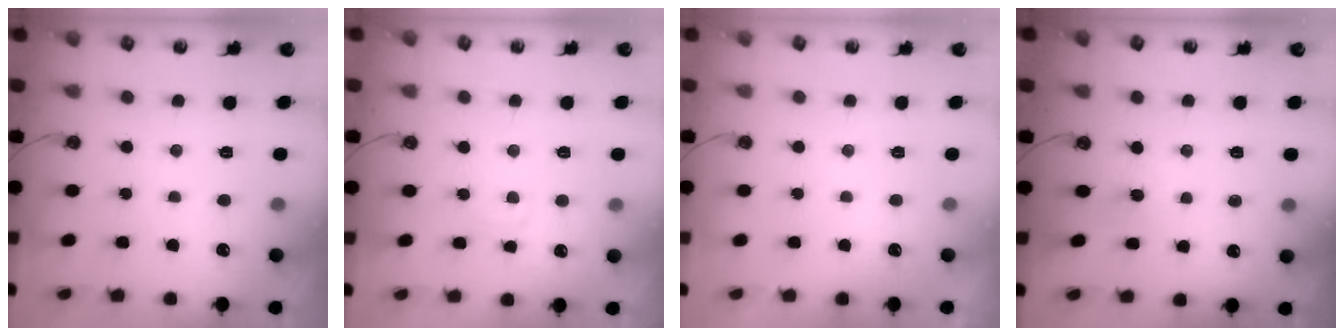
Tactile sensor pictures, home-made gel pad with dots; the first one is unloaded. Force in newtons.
{"total": 4.6, "press": 4.6, "slide": 0.6}
{"total": 0.0}
{"total": 5.2, "press": 5.1, "slide": 0.6}